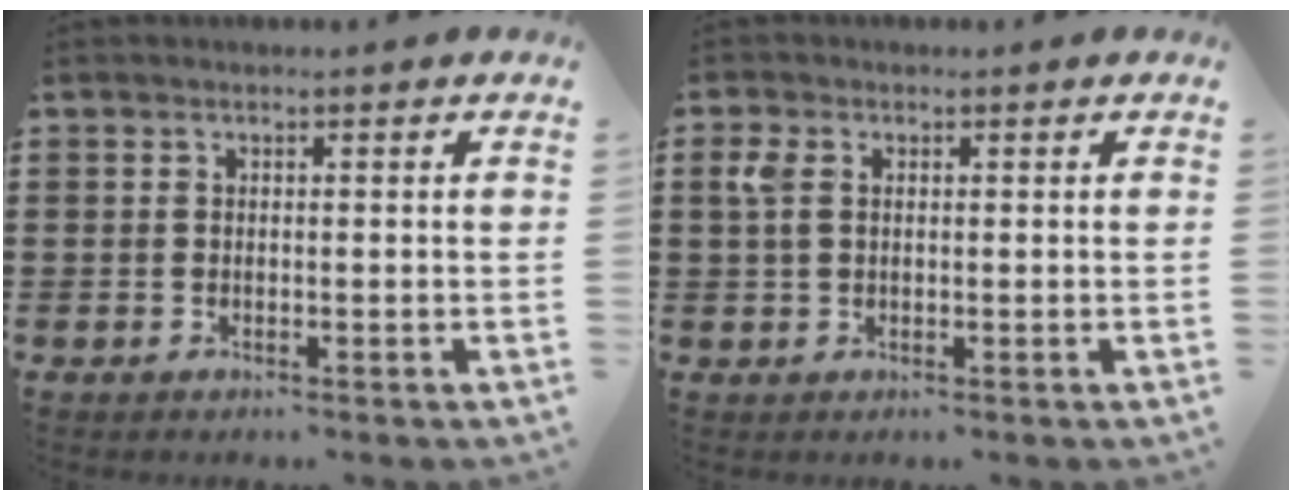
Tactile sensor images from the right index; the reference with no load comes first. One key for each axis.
{"total": 3.0, "fx": 0.8, "fy": 1.9, "fz": 2.2, "tx": -0.057, "ty": 0.006, "tz": 0.011}